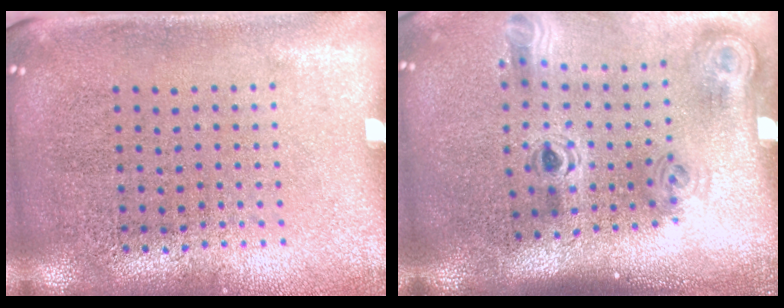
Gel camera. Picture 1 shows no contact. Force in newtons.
{"total": 1.9, "press": 1.3, "slide": 1.5}